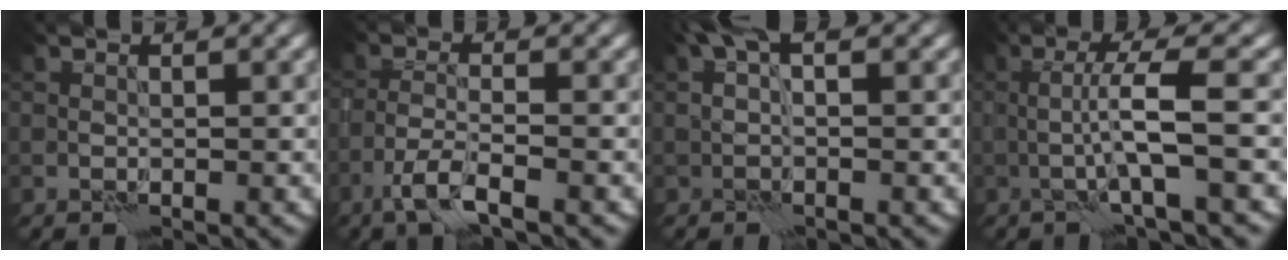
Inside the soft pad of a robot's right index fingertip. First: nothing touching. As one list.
[{"total": 3.2, "force": [-2.2, 0.1, 2.4], "torque": [-0.051, 0.002, -0.048]}, {"total": 1.4, "force": [1.0, 0.1, 1.0], "torque": [-0.018, 0.006, 0.017]}, {"total": 3.8, "force": [-0.1, -0.5, 3.7], "torque": [-0.066, 0.012, -0.005]}]